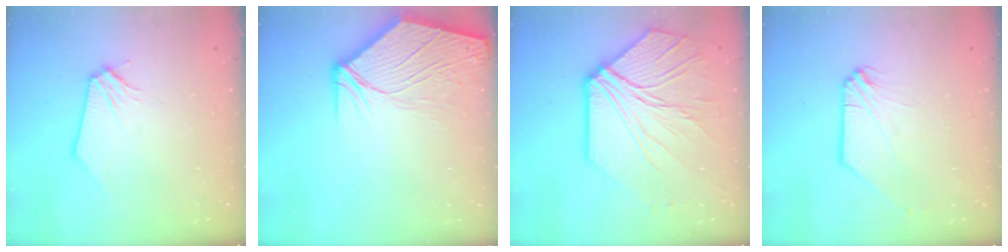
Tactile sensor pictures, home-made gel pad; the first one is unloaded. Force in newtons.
{"total": 11.1, "press": 10.9, "slide": 1.6}
{"total": 13.5, "press": 13.4, "slide": 1.8}
{"total": 0.9, "press": 0.9, "slide": 0.1}